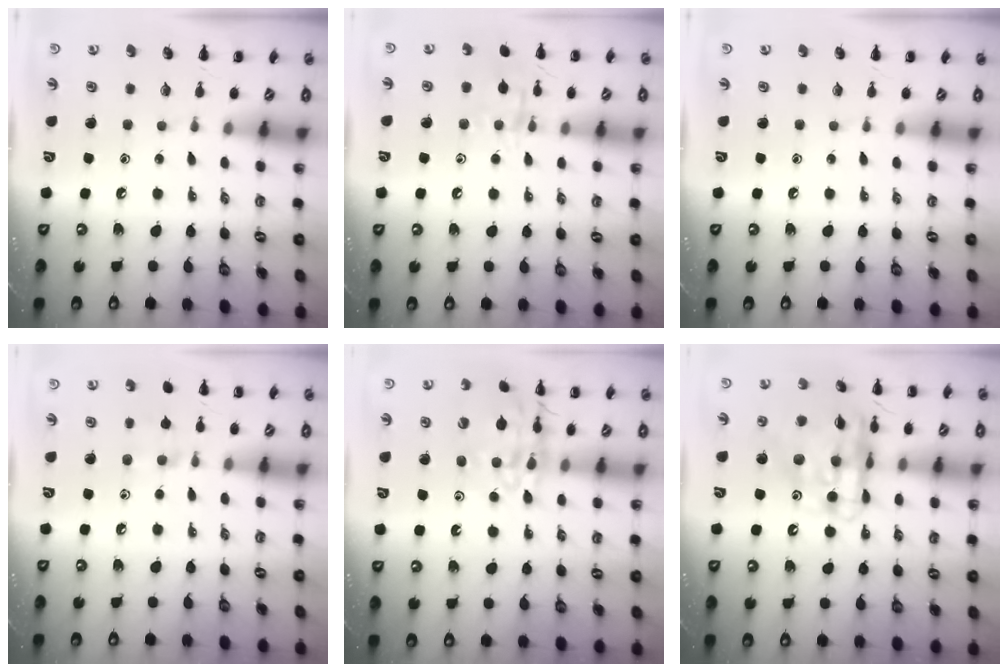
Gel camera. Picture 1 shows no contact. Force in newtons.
{"total": 9.7, "press": 9.7, "slide": 0.7}
{"total": 0.0}
{"total": 7.1, "press": 6.7, "slide": 2.4}
{"total": 15.6, "press": 15.4, "slide": 2.3}
{"total": 16.7, "press": 16.1, "slide": 4.4}